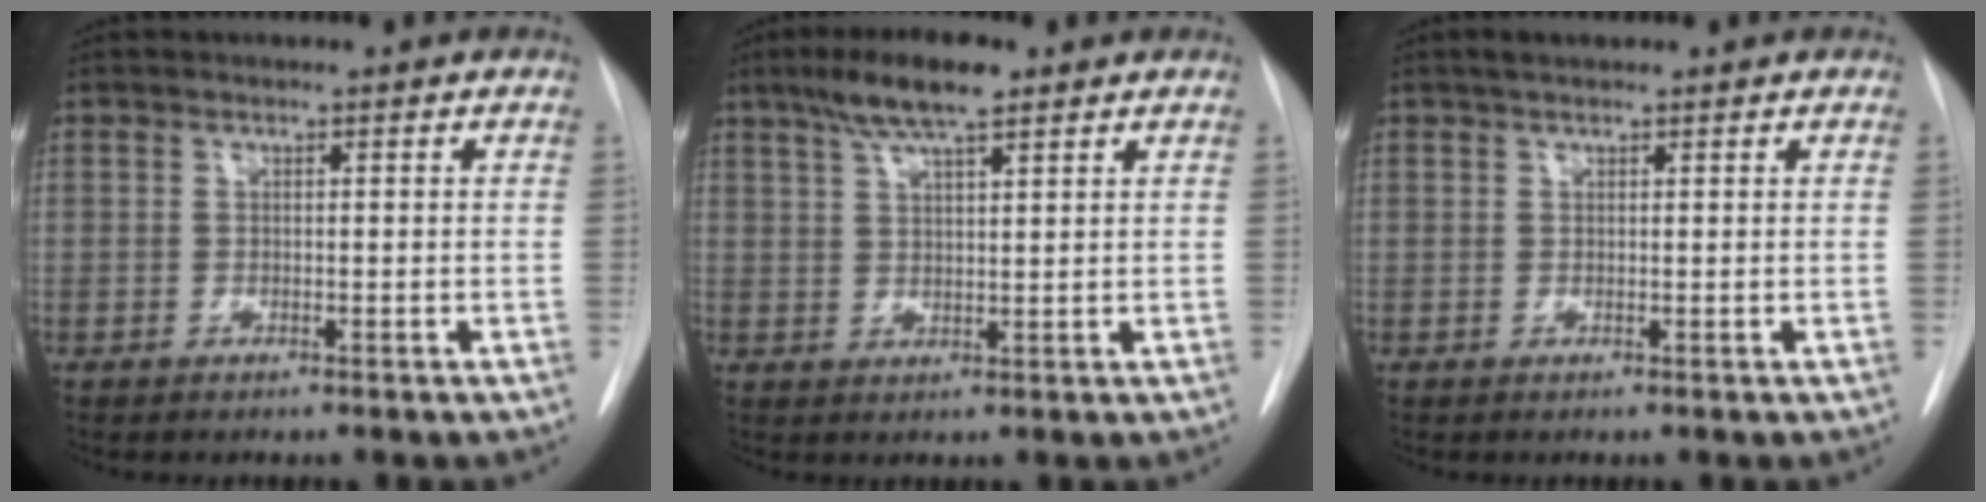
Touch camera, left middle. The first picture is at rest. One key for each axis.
{"total": 7.4, "fx": 5.0, "fy": 1.2, "fz": 5.3, "tx": -0.102, "ty": 0.014, "tz": 0.088}
{"total": 1.7, "fx": 1.3, "fy": 0.5, "fz": 0.9, "tx": -0.019, "ty": 0.011, "tz": 0.022}